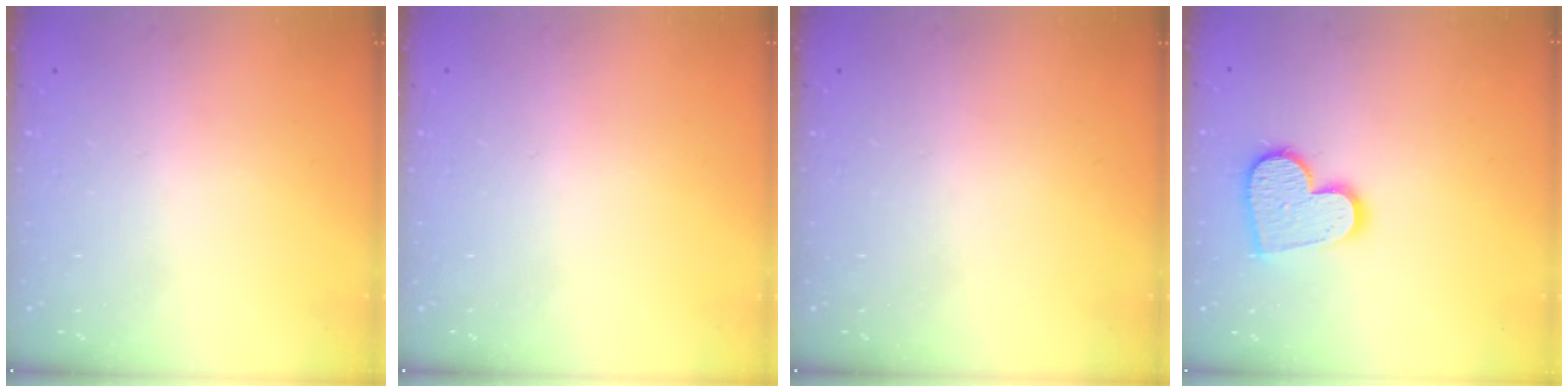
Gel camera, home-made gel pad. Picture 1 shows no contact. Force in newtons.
{"total": 0.0}
{"total": 0.0}
{"total": 12.7, "press": 12.6, "slide": 1.0}